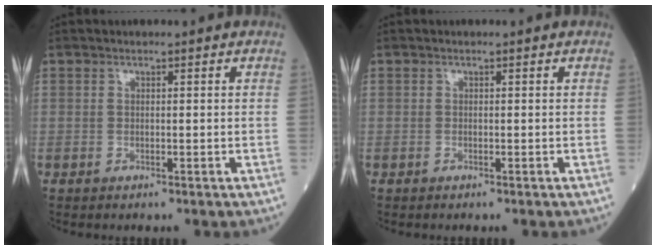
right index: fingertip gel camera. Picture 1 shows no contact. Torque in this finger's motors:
{"motor_torque": [-0.42, 0.29, -0.53, -0.18]}